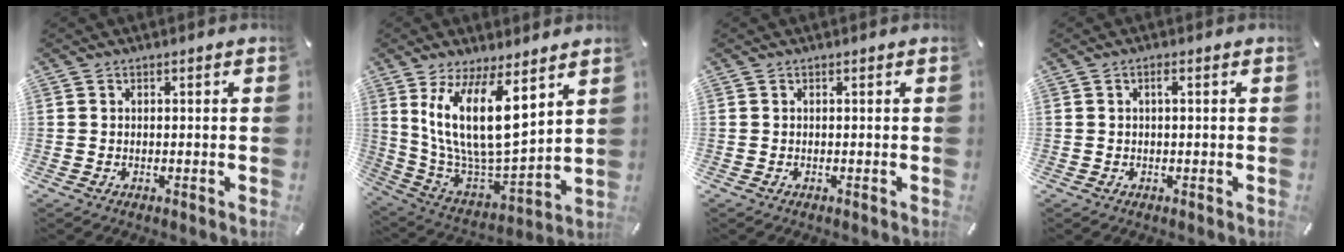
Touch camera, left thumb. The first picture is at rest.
{"total": 19.4, "force": [8.5, 7.6, 15.7], "torque": [-0.330, -0.058, 0.144]}
{"total": 0.0}
{"total": 1.5, "force": [0.3, 0.4, 1.4], "torque": [-0.026, 0.002, 0.003]}